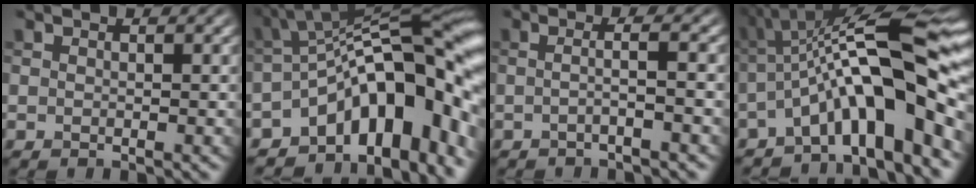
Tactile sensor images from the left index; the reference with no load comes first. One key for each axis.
{"total": 14.6, "fx": -5.6, "fy": 6.6, "fz": 11.7, "tx": -0.133, "ty": 0.021, "tz": -0.095}
{"total": 2.3, "fx": -0.5, "fy": 0.6, "fz": 2.2, "tx": -0.028, "ty": -0.001, "tz": -0.019}
{"total": 12.0, "fx": -2.5, "fy": 2.8, "fz": 11.4, "tx": -0.168, "ty": 0.028, "tz": -0.050}